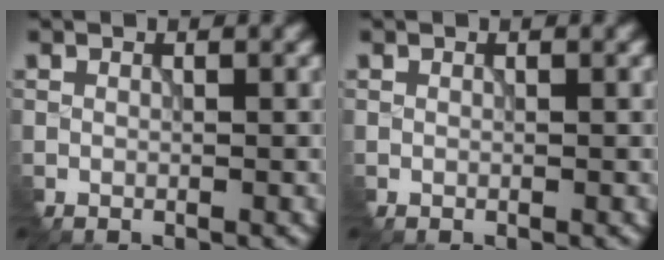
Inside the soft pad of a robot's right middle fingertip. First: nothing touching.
{"total": 0.0}